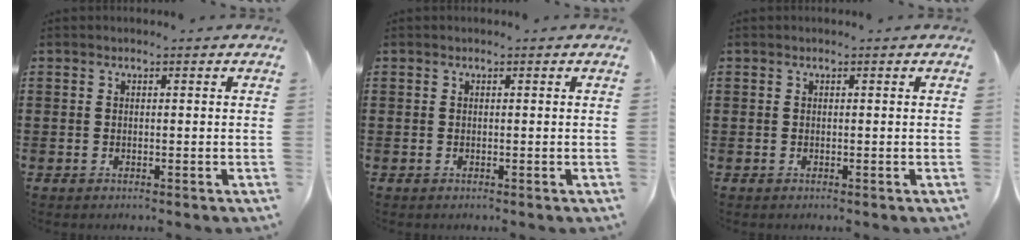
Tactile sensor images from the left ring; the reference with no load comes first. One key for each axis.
{"total": 0.0}
{"total": 0.0}